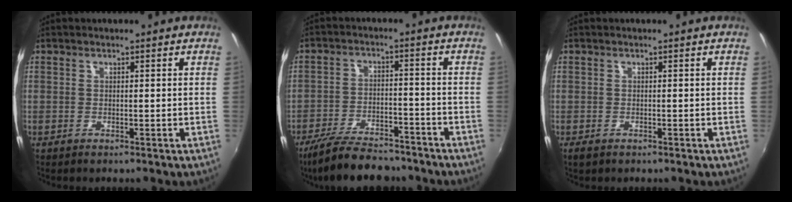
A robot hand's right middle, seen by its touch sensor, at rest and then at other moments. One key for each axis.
{"total": 14.2, "fx": -11.8, "fy": 4.8, "fz": 6.3, "tx": -0.139, "ty": -0.013, "tz": -0.187}
{"total": 1.9, "fx": -1.3, "fy": 1.1, "fz": 0.9, "tx": -0.020, "ty": -0.008, "tz": -0.022}